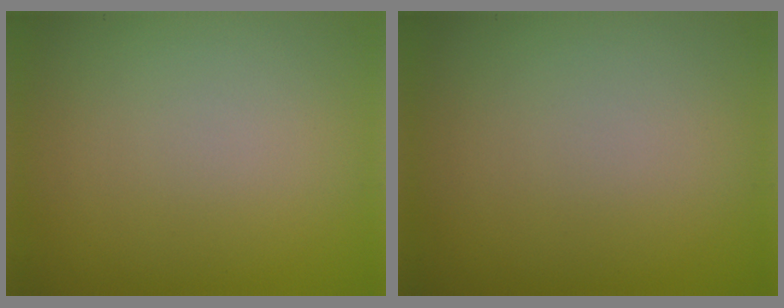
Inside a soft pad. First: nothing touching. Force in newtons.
{"total": 0.0}